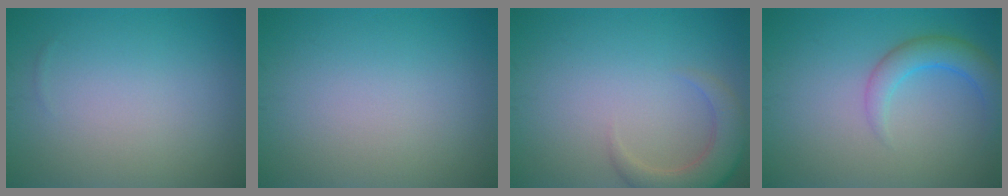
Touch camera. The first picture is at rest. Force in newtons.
{"total": 0.0}
{"total": 4.0, "press": 4.0, "slide": 0.7}
{"total": 3.3, "press": 3.3, "slide": 0.3}